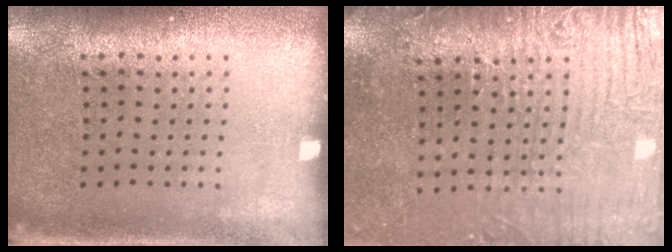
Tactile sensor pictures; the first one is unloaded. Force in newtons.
{"total": 4.1, "press": 3.8, "slide": 1.6}